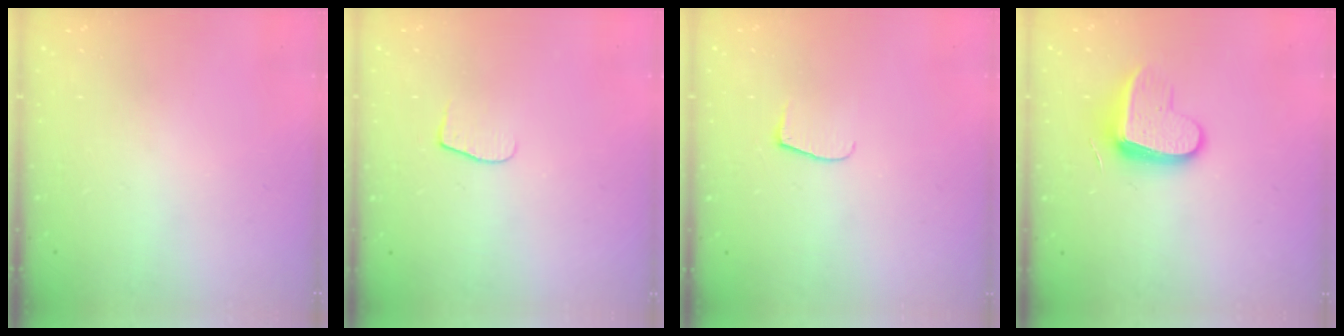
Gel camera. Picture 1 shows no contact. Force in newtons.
{"total": 6.6, "press": 6.6, "slide": 0.5}
{"total": 6.3, "press": 6.2, "slide": 0.8}
{"total": 11.6, "press": 11.6, "slide": 0.5}